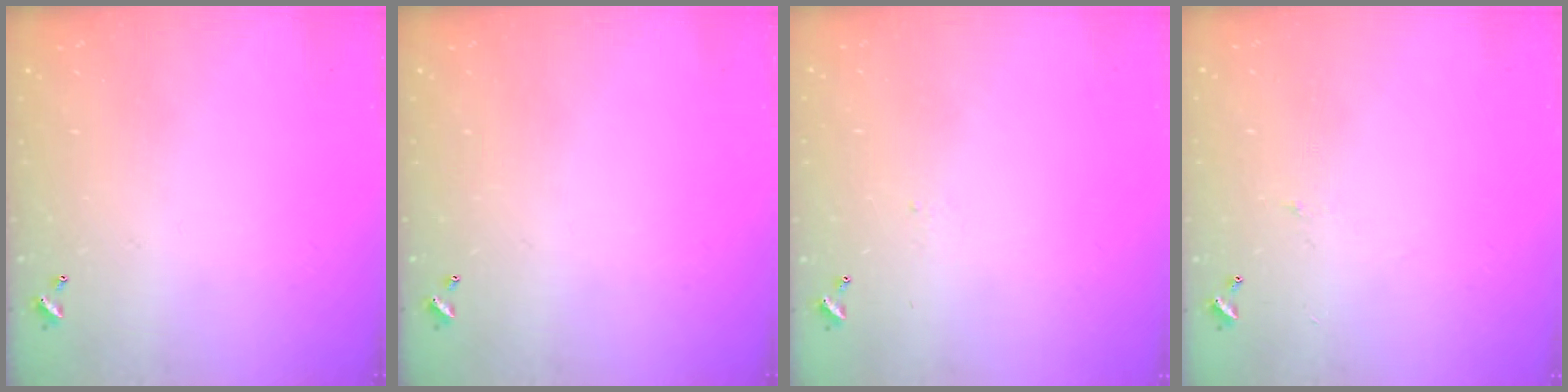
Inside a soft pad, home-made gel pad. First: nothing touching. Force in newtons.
{"total": 0.0}
{"total": 2.1, "press": 2.1, "slide": 0.2}
{"total": 0.9, "press": 0.6, "slide": 0.6}